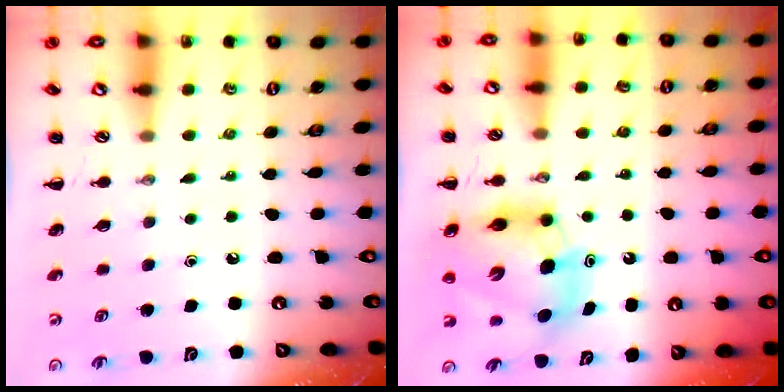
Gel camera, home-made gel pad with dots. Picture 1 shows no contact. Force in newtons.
{"total": 13.5, "press": 12.9, "slide": 3.9}